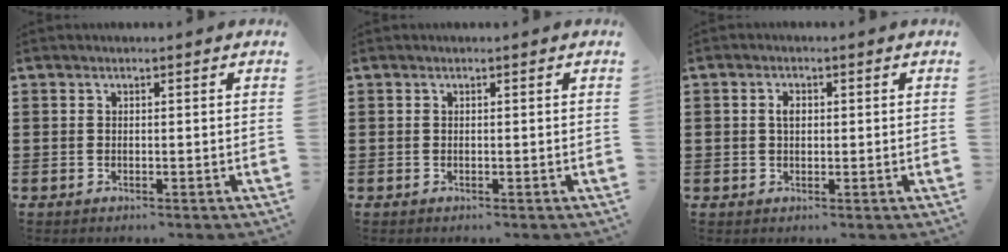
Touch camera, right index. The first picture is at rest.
{"total": 0.0}
{"total": 2.0, "force": [0.4, 1.3, 1.5], "torque": [-0.032, 0.009, 0.005]}